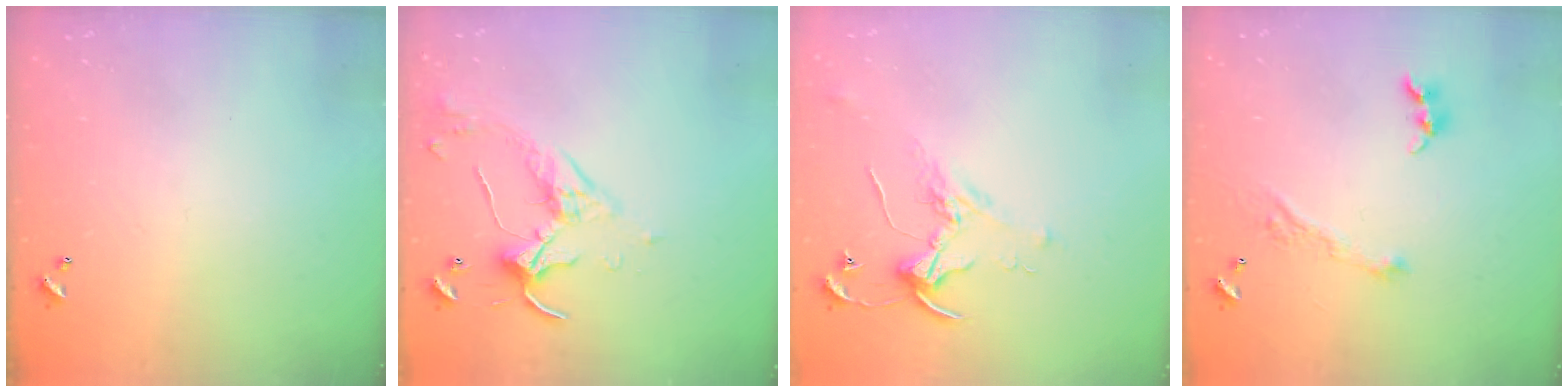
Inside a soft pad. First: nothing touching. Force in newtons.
{"total": 3.7, "press": 3.7, "slide": 0.5}
{"total": 2.1, "press": 2.1, "slide": 0.1}
{"total": 3.7, "press": 3.7, "slide": 0.2}